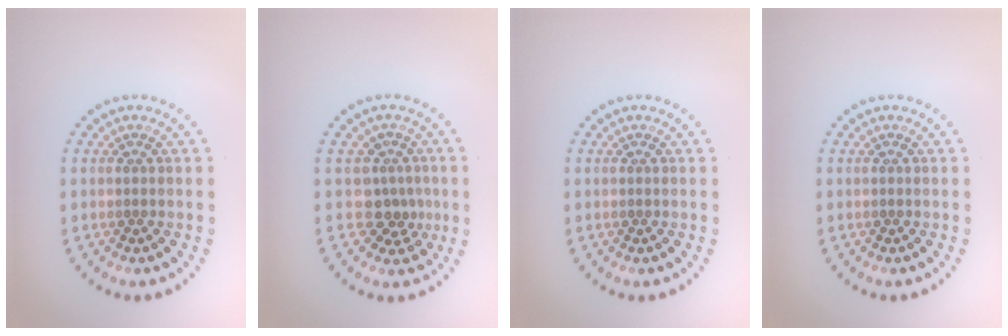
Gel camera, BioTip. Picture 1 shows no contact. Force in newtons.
{"total": 2.8, "press": 2.1, "slide": 1.9}
{"total": 0.0}
{"total": 0.0}